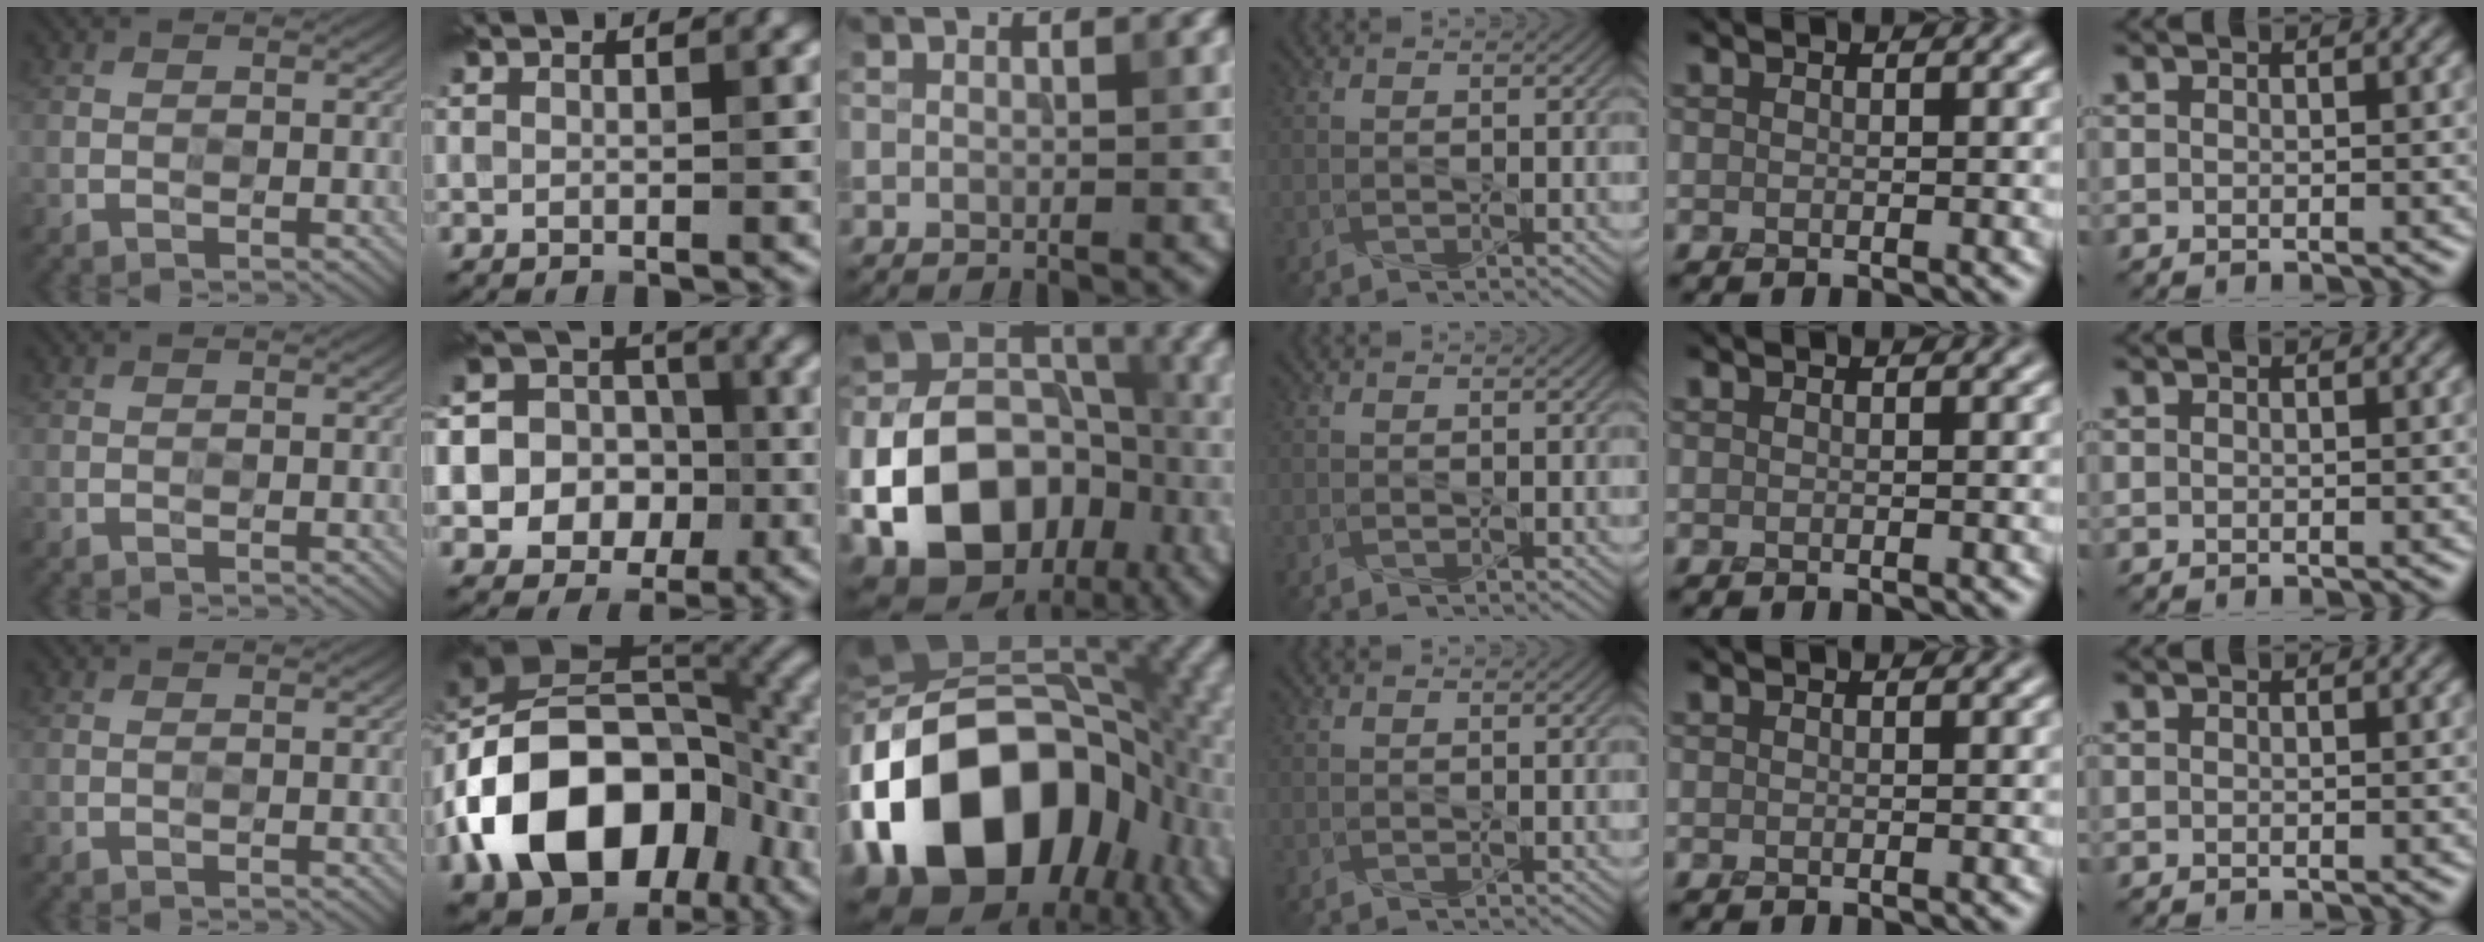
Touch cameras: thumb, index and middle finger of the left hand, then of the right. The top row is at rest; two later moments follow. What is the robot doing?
{"motion": "press", "object": "gel pad"}